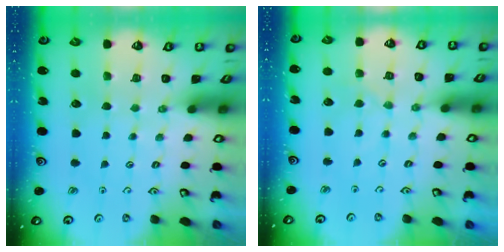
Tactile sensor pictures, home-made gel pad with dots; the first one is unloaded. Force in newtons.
{"total": 0.0}